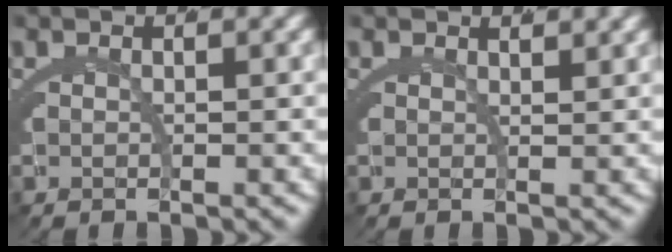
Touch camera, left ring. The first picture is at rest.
{"total": 1.1, "force": [1.1, 0.0, 0.3], "torque": [-0.003, -0.004, 0.018]}